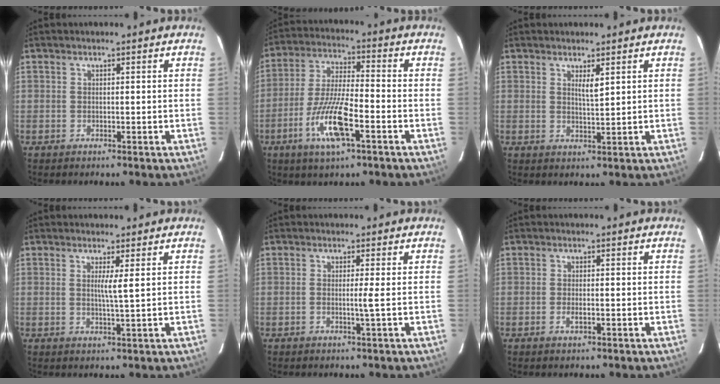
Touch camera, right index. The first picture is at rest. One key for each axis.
{"total": 11.6, "fx": -4.9, "fy": 1.9, "fz": 10.3, "tx": -0.206, "ty": -0.010, "tz": -0.090}
{"total": 2.1, "fx": 1.1, "fy": 0.1, "fz": 1.8, "tx": -0.037, "ty": -0.006, "tz": 0.022}
{"total": 2.3, "fx": 0.7, "fy": -0.5, "fz": 2.1, "tx": -0.040, "ty": -0.006, "tz": 0.012}
{"total": 1.6, "fx": -0.2, "fy": -0.6, "fz": 1.4, "tx": -0.024, "ty": -0.001, "tz": -0.008}
{"total": 1.4, "fx": -0.5, "fy": 0.3, "fz": 1.2, "tx": -0.025, "ty": 0.000, "tz": -0.009}